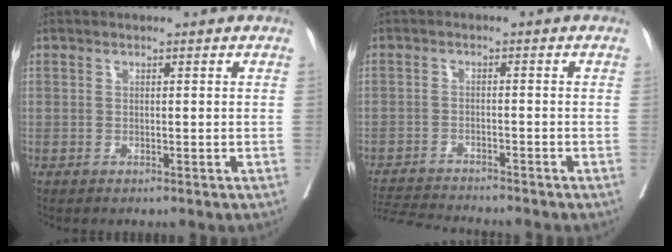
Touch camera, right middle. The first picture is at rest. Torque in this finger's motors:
{"motor_torque": [0.20, -0.33, 0.03, 0.00]}